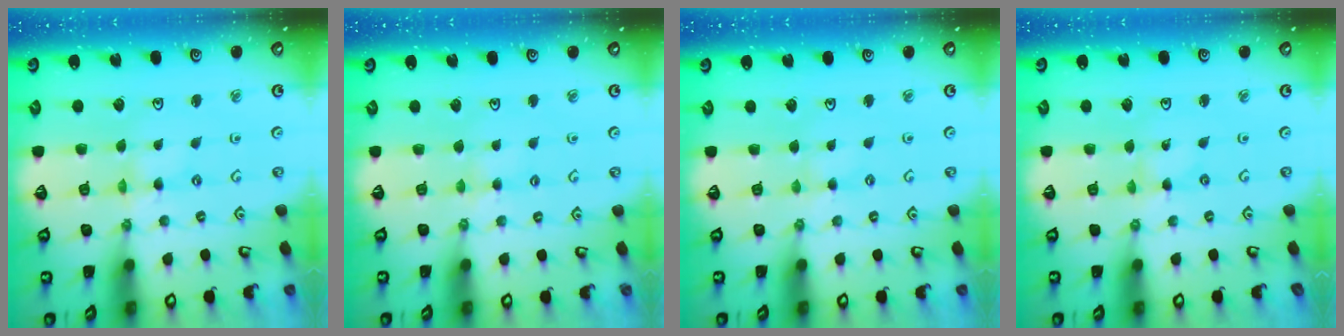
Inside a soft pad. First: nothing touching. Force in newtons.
{"total": 2.8, "press": 2.8, "slide": 0.4}
{"total": 1.1, "press": 1.1, "slide": 0.4}
{"total": 0.0}